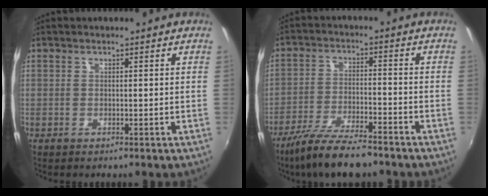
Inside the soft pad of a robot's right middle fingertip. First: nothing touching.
{"total": 12.0, "force": [-9.8, 2.3, 6.5], "torque": [-0.145, -0.024, -0.172]}